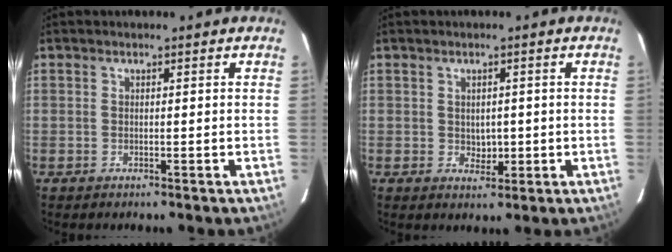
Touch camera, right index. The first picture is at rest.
{"total": 2.5, "force": [-0.1, 1.8, 1.7], "torque": [-0.022, 0.000, 0.005]}